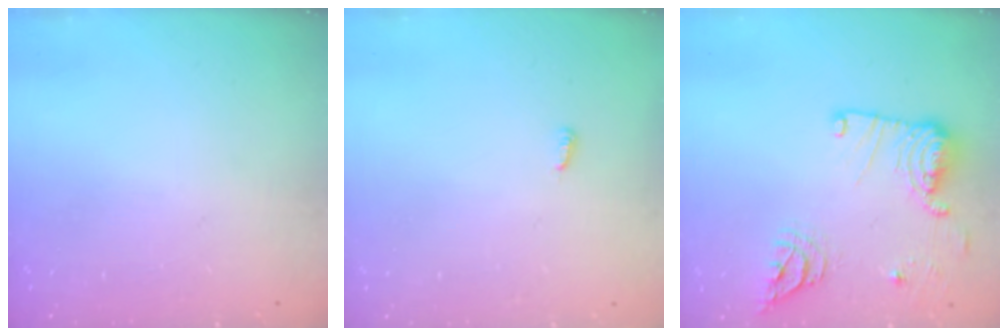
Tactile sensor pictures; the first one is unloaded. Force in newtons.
{"total": 2.9, "press": 2.9, "slide": 0.3}
{"total": 15.4, "press": 15.3, "slide": 1.5}